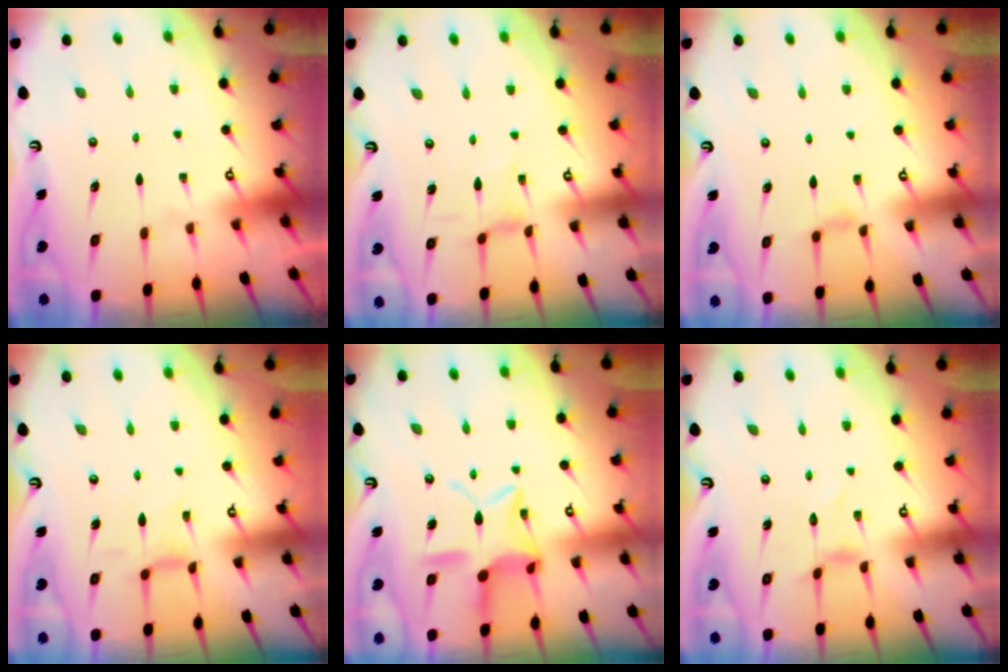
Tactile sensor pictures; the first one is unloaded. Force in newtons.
{"total": 0.0}
{"total": 2.6, "press": 2.6, "slide": 0.4}
{"total": 1.2, "press": 1.1, "slide": 0.4}
{"total": 13.6, "press": 13.6, "slide": 1.0}
{"total": 1.4, "press": 1.4, "slide": 0.2}